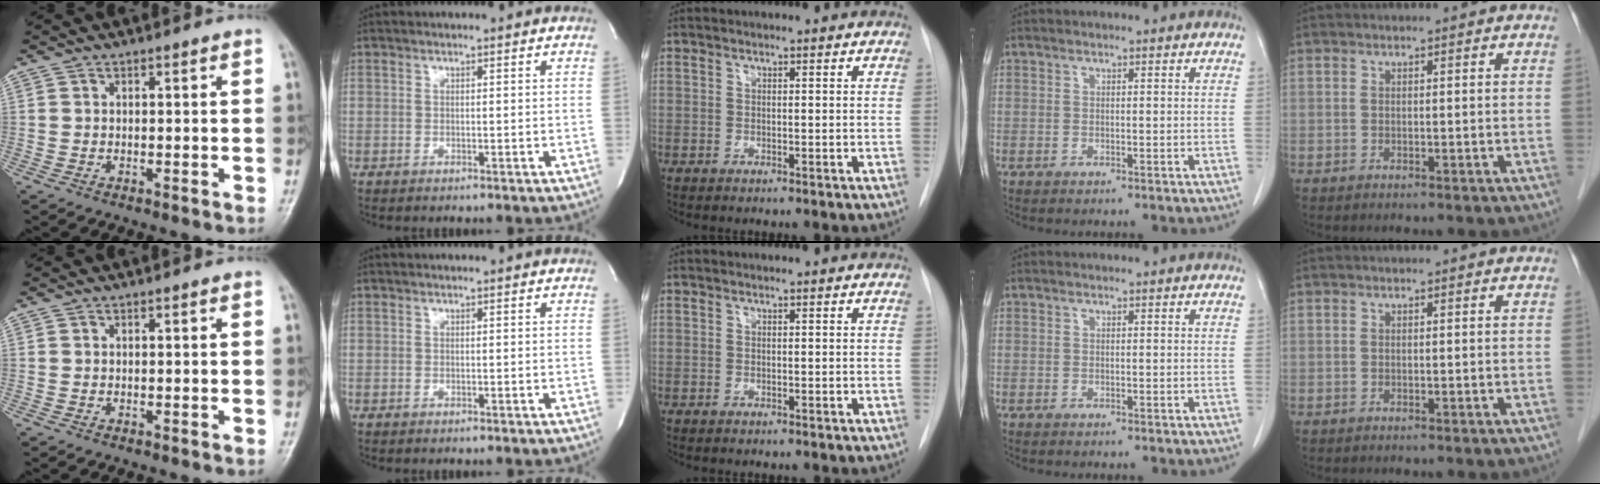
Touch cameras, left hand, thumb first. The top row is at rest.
{}